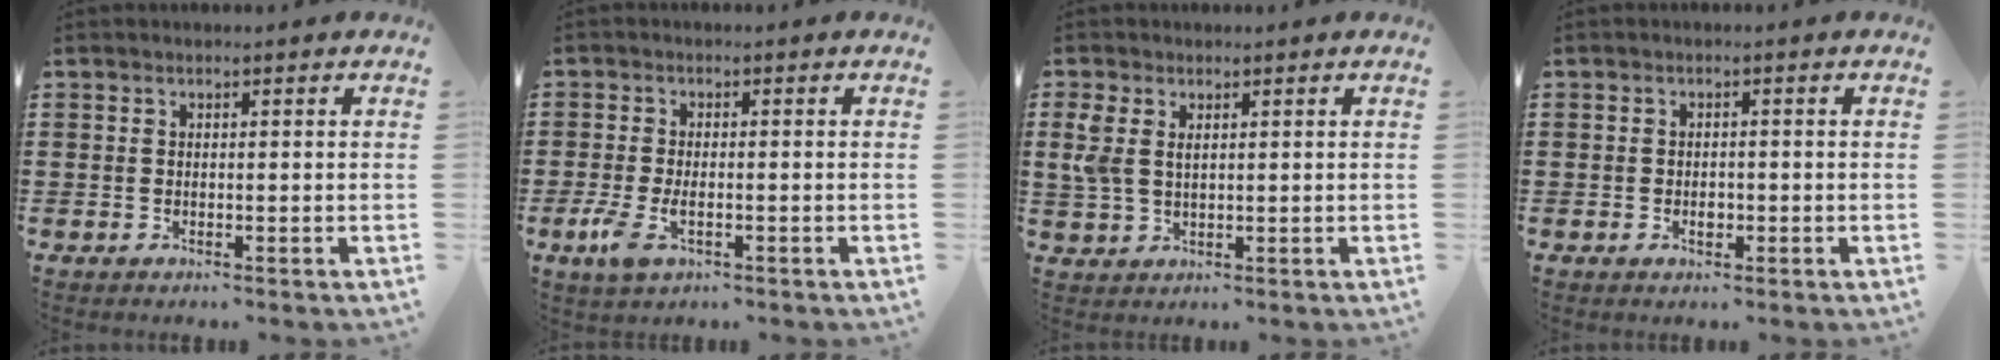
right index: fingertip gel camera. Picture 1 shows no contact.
{"total": 3.5, "force": [-1.4, 1.5, 2.9], "torque": [-0.069, -0.006, -0.030]}
{"total": 3.5, "force": [1.4, 2.0, 2.4], "torque": [-0.061, 0.004, 0.023]}
{"total": 1.6, "force": [-0.5, 0.9, 1.3], "torque": [-0.025, 0.002, -0.009]}